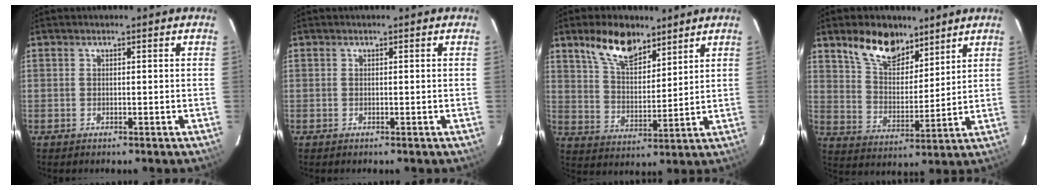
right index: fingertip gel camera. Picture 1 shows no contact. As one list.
[{"total": 0.0}, {"total": 11.1, "force": [7.8, 5.0, 6.1], "torque": [-0.107, 0.008, 0.146]}, {"total": 11.8, "force": [8.4, 5.9, 5.9], "torque": [-0.105, 0.012, 0.156]}]